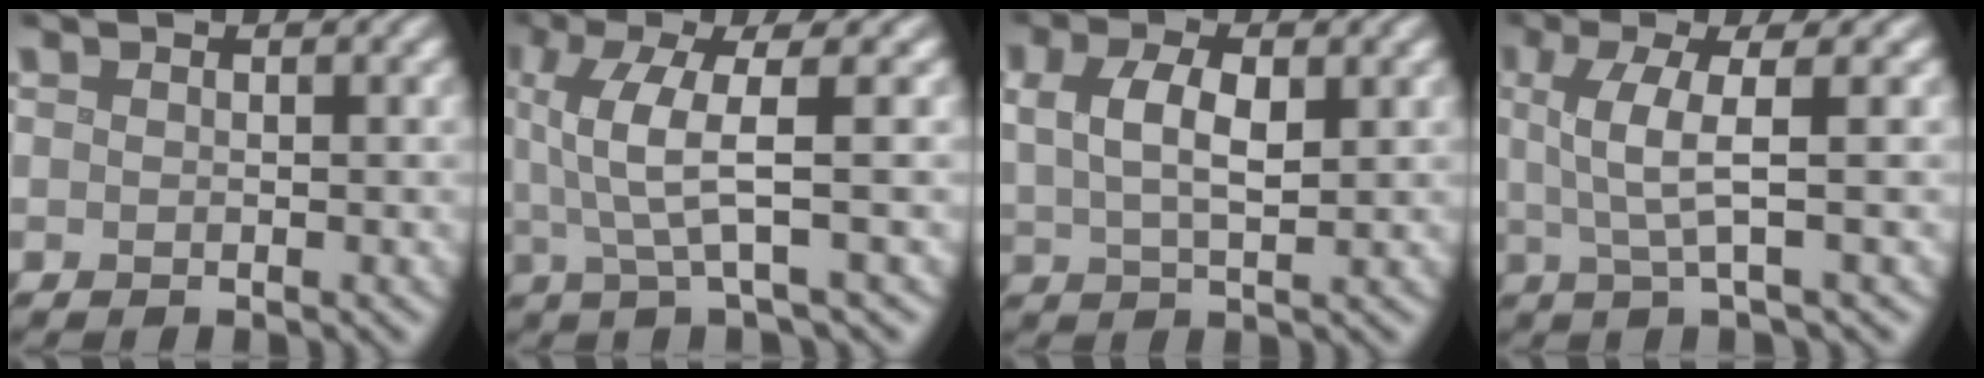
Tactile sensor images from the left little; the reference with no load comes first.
{"total": 5.7, "force": [0.8, 1.0, 5.6], "torque": [-0.117, 0.009, 0.014]}
{"total": 4.1, "force": [1.2, 1.8, 3.5], "torque": [-0.074, 0.003, 0.022]}
{"total": 4.3, "force": [0.7, 0.8, 4.2], "torque": [-0.078, 0.007, 0.013]}